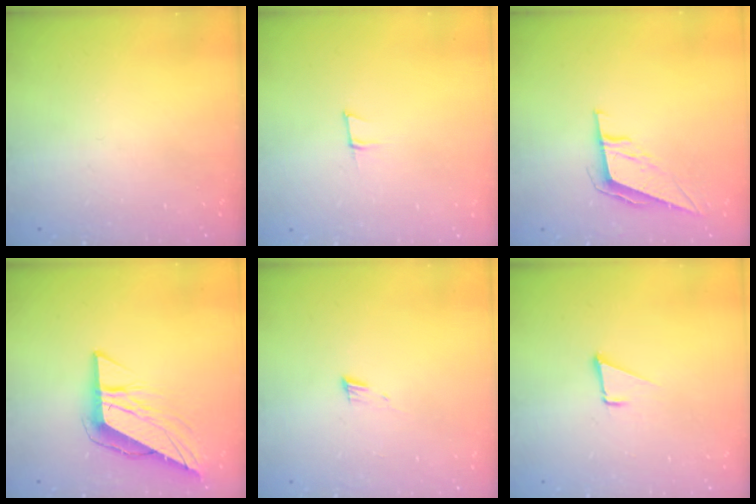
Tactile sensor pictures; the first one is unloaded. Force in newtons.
{"total": 5.5, "press": 5.4, "slide": 0.8}
{"total": 7.4, "press": 7.1, "slide": 2.2}
{"total": 9.3, "press": 9.3, "slide": 0.5}
{"total": 4.9, "press": 4.9, "slide": 0.5}
{"total": 1.6, "press": 1.5, "slide": 0.1}